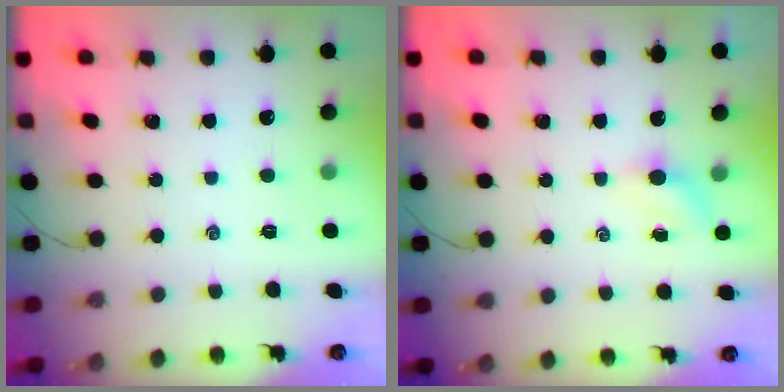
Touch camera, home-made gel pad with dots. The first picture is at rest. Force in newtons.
{"total": 3.1, "press": 2.9, "slide": 1.1}